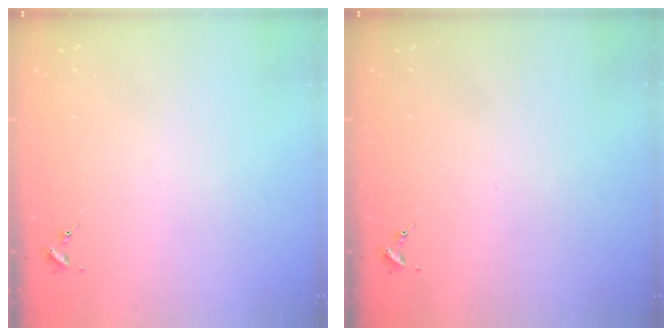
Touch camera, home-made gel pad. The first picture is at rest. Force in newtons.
{"total": 0.0}